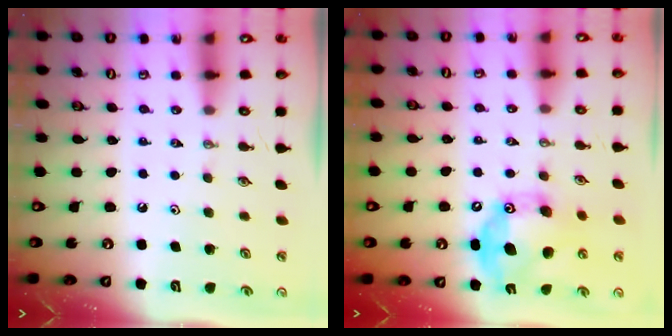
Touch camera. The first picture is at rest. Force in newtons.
{"total": 18.0, "press": 18.0, "slide": 0.9}